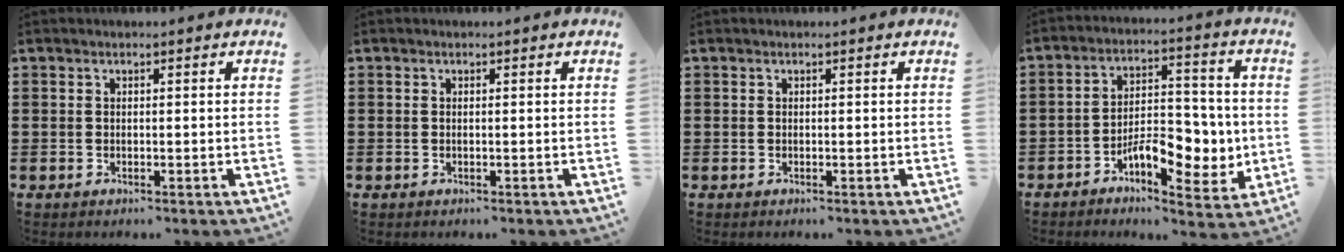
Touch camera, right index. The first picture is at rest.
{"total": 0.0}
{"total": 0.0}
{"total": 9.3, "force": [-2.9, 4.9, 7.3], "torque": [-0.096, 0.006, -0.048]}